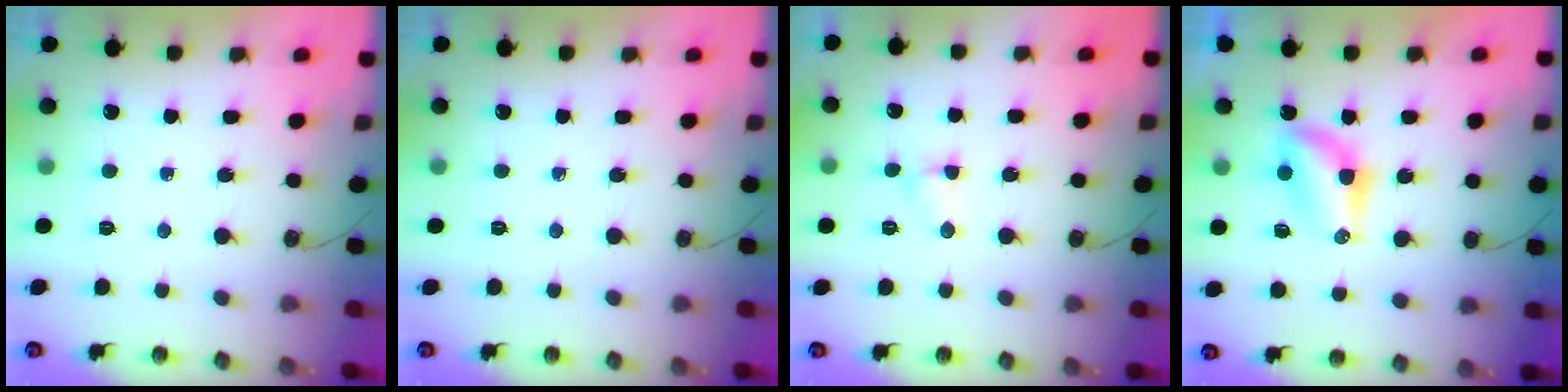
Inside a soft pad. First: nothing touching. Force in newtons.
{"total": 0.0}
{"total": 3.7, "press": 3.7, "slide": 0.6}
{"total": 6.3, "press": 6.3, "slide": 0.4}